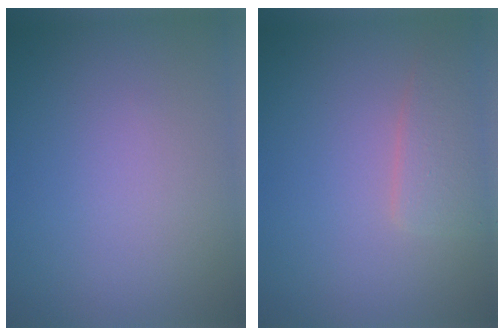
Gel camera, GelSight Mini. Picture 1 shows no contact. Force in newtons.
{"total": 2.5, "press": 2.5, "slide": 0.1}